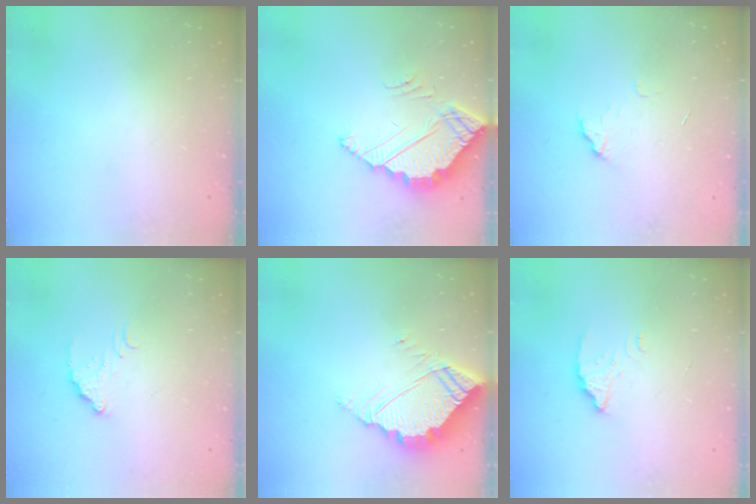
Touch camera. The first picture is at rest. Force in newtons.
{"total": 3.9, "press": 3.9, "slide": 0.1}
{"total": 4.4, "press": 4.4, "slide": 0.3}
{"total": 7.3, "press": 7.3, "slide": 0.4}
{"total": 7.4, "press": 7.4, "slide": 0.2}
{"total": 2.7, "press": 2.7, "slide": 0.1}